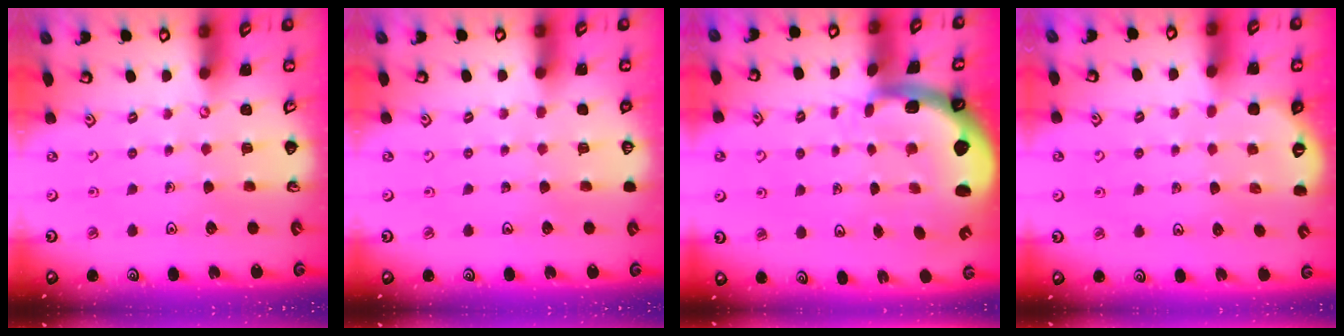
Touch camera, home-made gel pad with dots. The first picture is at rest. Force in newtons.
{"total": 0.0}
{"total": 3.8, "press": 3.2, "slide": 2.1}
{"total": 2.6, "press": 1.9, "slide": 1.9}